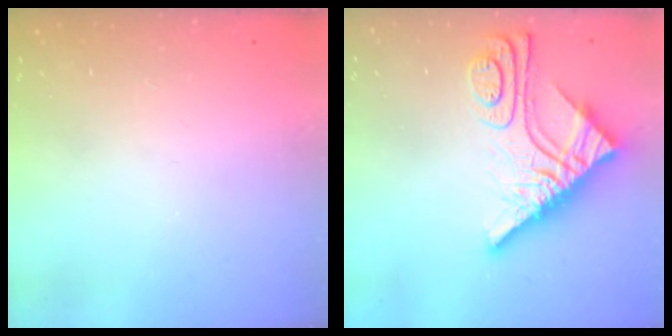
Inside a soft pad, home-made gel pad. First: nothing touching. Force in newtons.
{"total": 12.6, "press": 12.5, "slide": 1.2}